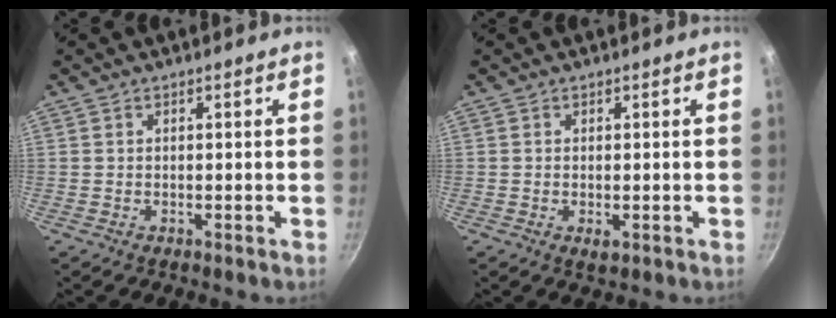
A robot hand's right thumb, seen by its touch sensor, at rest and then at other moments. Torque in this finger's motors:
{"motor_torque": [-0.32, 0.14, -0.44, 0.24, -0.02]}